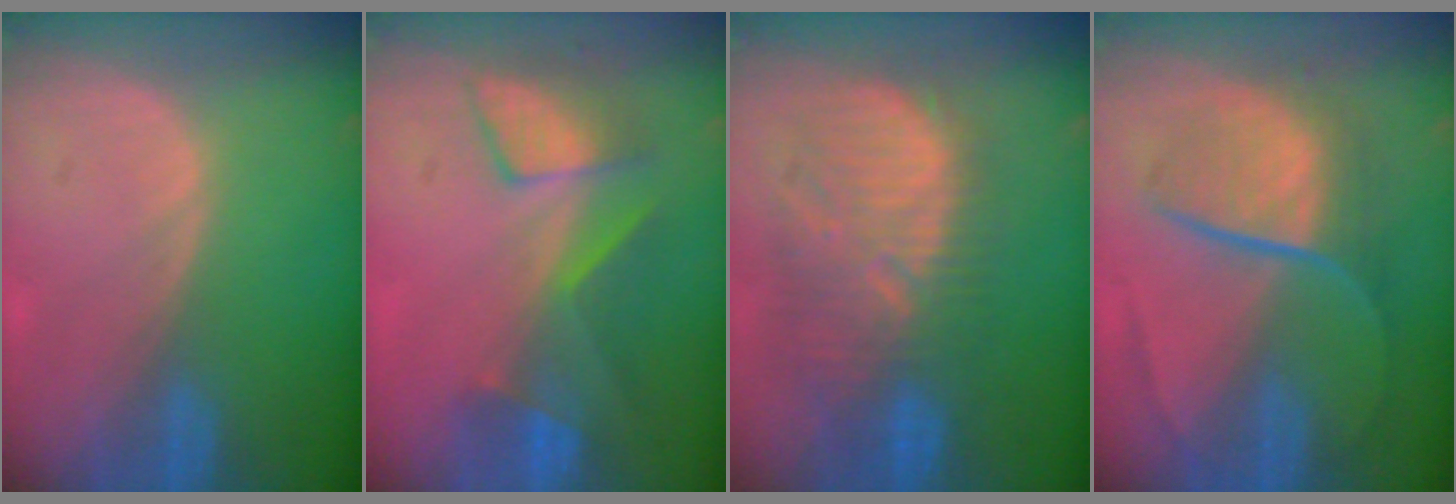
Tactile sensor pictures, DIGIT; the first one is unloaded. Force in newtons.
{"total": 7.3, "press": 7.0, "slide": 2.2}
{"total": 11.3, "press": 10.9, "slide": 3.1}
{"total": 9.1, "press": 7.7, "slide": 5.0}